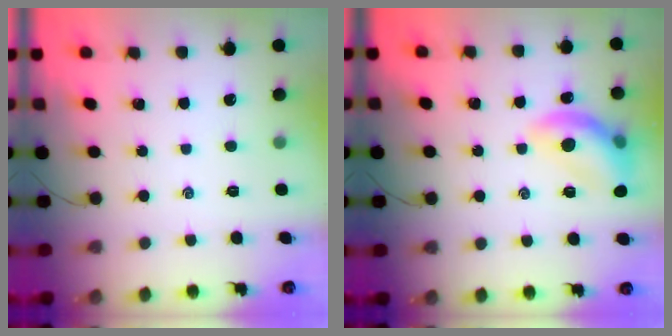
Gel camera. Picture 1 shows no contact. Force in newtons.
{"total": 12.5, "press": 12.5, "slide": 0.8}